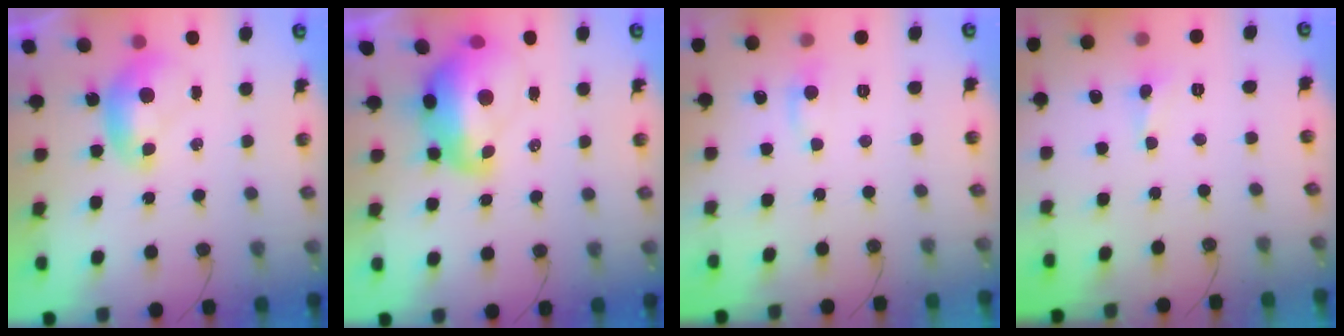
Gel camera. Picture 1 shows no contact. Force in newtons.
{"total": 6.3, "press": 6.2, "slide": 1.3}
{"total": 1.7, "press": 1.6, "slide": 0.7}
{"total": 0.9, "press": 0.9, "slide": 0.2}